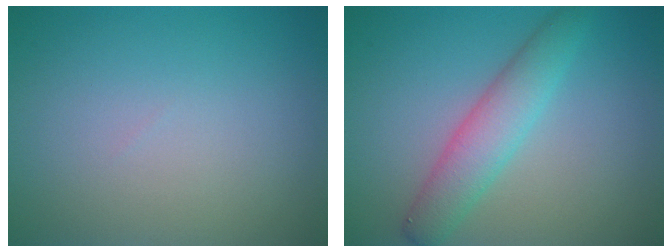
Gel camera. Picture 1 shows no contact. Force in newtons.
{"total": 3.8, "press": 3.8, "slide": 0.1}